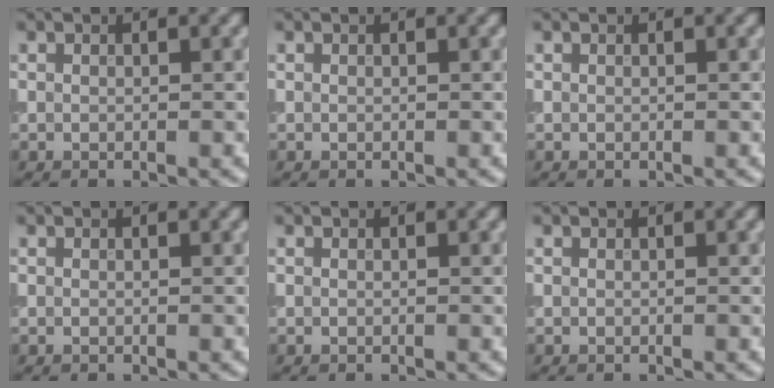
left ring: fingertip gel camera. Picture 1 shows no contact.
{"total": 0.0}
{"total": 0.0}
{"total": 0.0}
{"total": 0.0}
{"total": 0.0}